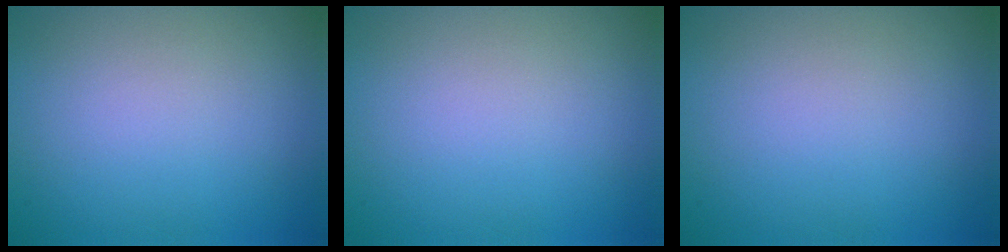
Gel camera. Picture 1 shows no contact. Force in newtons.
{"total": 0.0}
{"total": 0.0}